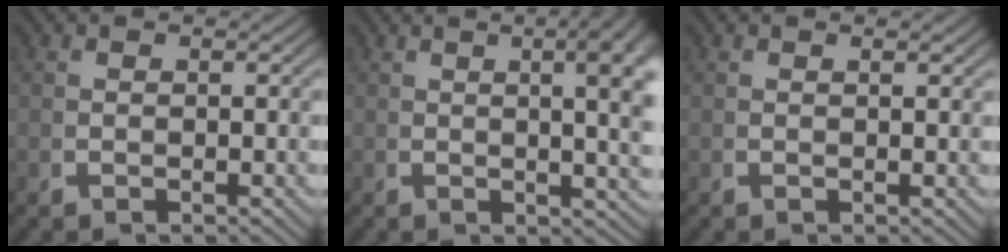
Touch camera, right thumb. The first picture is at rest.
{"total": 7.9, "force": [2.2, 2.9, 7.0], "torque": [-0.065, 0.017, 0.029]}
{"total": 0.5, "force": [0.3, -0.1, 0.4], "torque": [-0.008, 0.001, 0.007]}